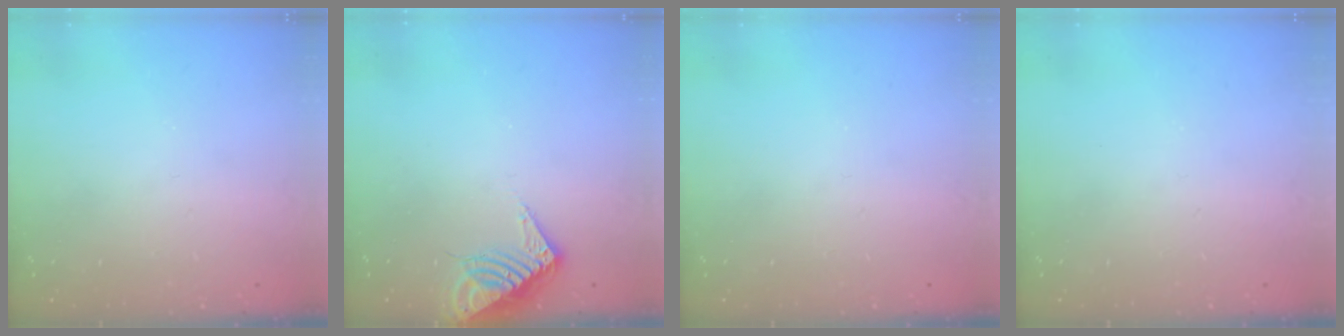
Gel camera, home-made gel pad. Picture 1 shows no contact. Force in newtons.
{"total": 7.7, "press": 7.7, "slide": 0.7}
{"total": 0.0}
{"total": 0.0}